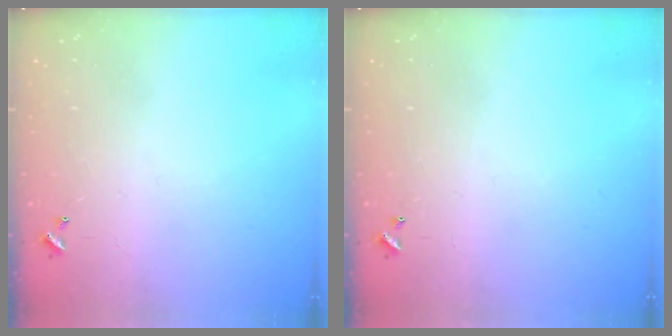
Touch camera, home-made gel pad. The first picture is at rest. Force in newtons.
{"total": 0.0}